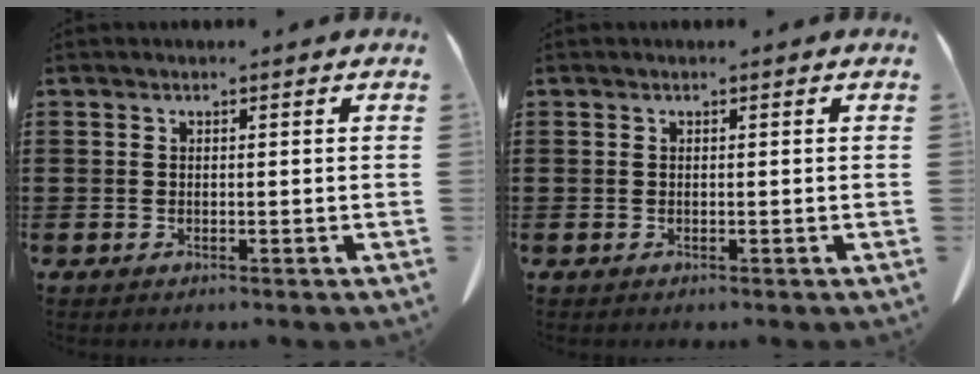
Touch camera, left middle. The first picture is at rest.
{"total": 0.0}